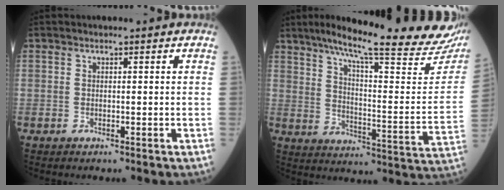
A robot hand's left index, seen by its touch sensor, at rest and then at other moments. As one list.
[{"total": 28.3, "force": [23.3, 1.7, 15.9], "torque": [-0.235, -0.062, 0.300]}]